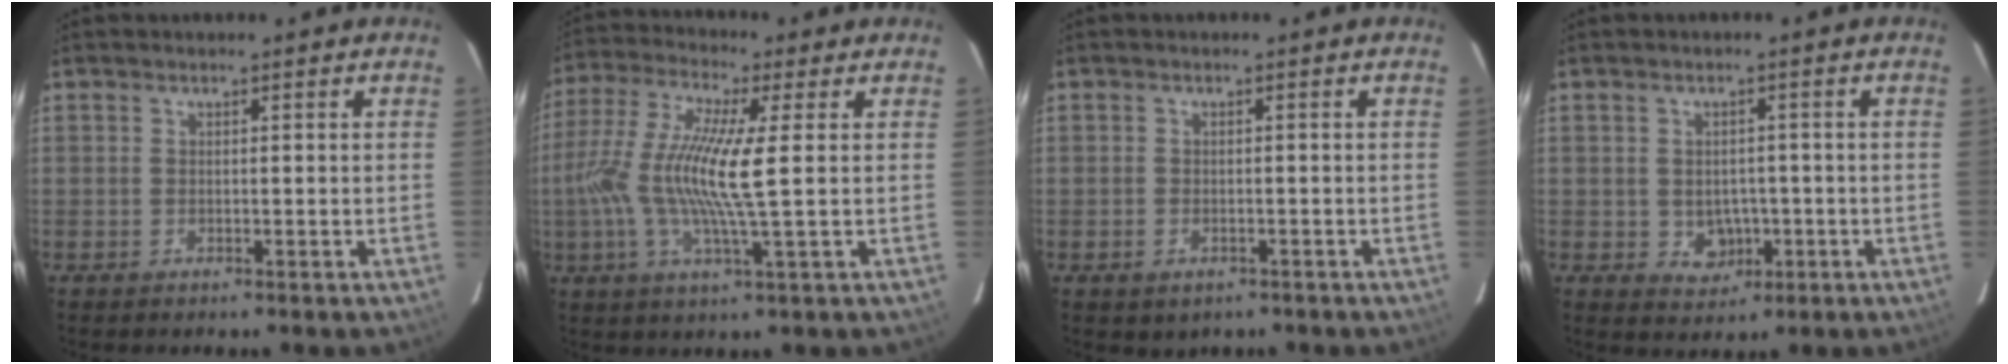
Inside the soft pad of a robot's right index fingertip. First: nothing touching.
{"total": 12.2, "force": [-0.5, -0.3, 12.2], "torque": [-0.240, -0.004, -0.014]}
{"total": 2.5, "force": [-1.1, 2.1, 1.0], "torque": [-0.019, -0.006, -0.008]}
{"total": 4.7, "force": [-0.9, 4.1, 2.0], "torque": [-0.043, 0.006, 0.003]}